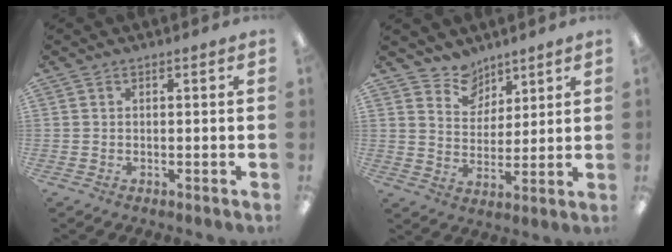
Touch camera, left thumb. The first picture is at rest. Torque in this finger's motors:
{"motor_torque": [-0.06, -0.04, -0.10, -0.10, -0.05]}